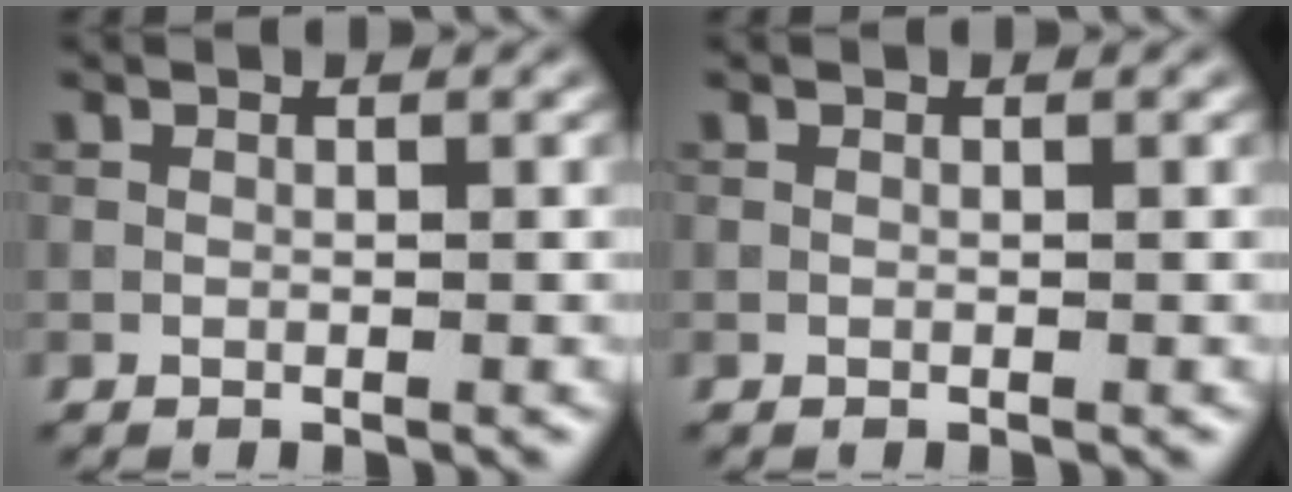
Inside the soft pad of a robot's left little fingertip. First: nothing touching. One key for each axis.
{"total": 0.0}